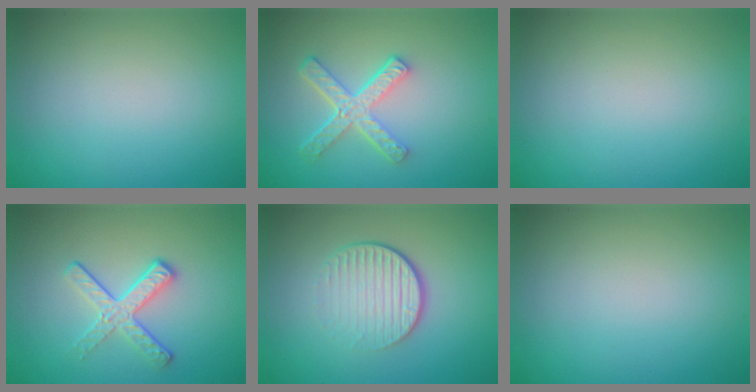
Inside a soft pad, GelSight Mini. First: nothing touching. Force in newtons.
{"total": 4.1, "press": 3.1, "slide": 2.8}
{"total": 0.0}
{"total": 3.1, "press": 2.6, "slide": 1.8}
{"total": 4.4, "press": 2.7, "slide": 3.5}
{"total": 0.0}